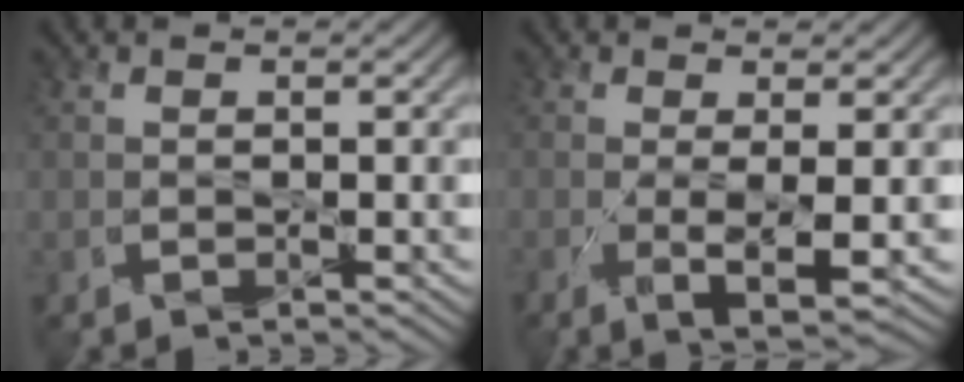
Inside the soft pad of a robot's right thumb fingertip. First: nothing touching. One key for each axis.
{"total": 4.3, "fx": -0.9, "fy": 0.8, "fz": 4.1, "tx": -0.080, "ty": -0.006, "tz": -0.011}